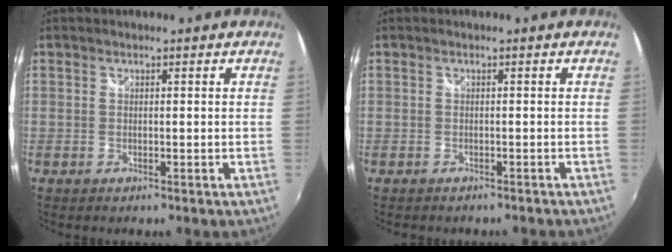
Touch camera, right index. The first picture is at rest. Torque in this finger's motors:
{"motor_torque": [-1.99, -0.13, -0.15, -0.21]}